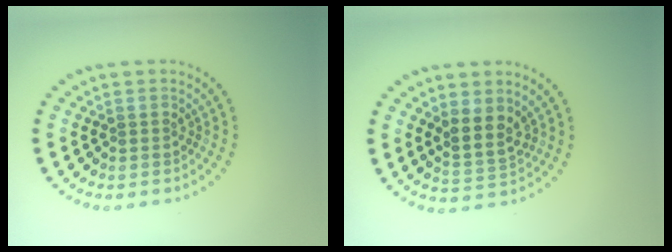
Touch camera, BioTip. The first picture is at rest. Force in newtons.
{"total": 2.6, "press": 2.1, "slide": 1.4}